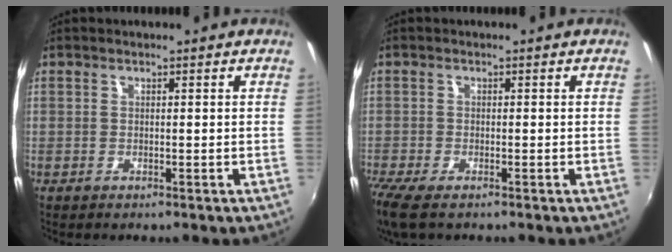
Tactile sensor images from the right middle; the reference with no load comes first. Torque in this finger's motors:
{"motor_torque": [1.08, -1.05, 0.32, 0.13]}